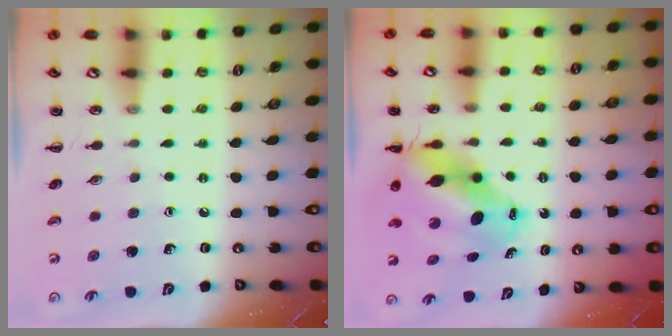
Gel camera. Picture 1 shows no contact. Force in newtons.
{"total": 11.0, "press": 10.6, "slide": 3.1}